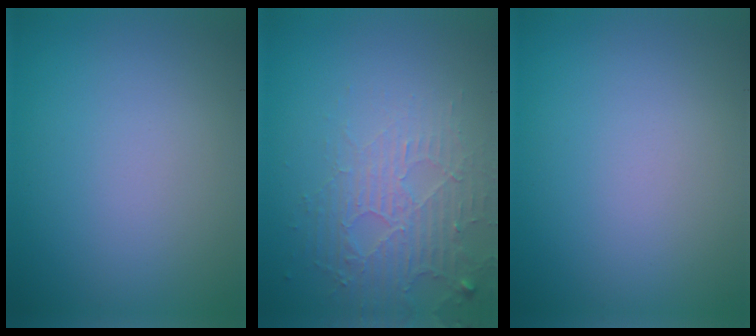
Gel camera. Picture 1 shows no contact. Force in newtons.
{"total": 3.8, "press": 2.9, "slide": 2.4}
{"total": 0.0}